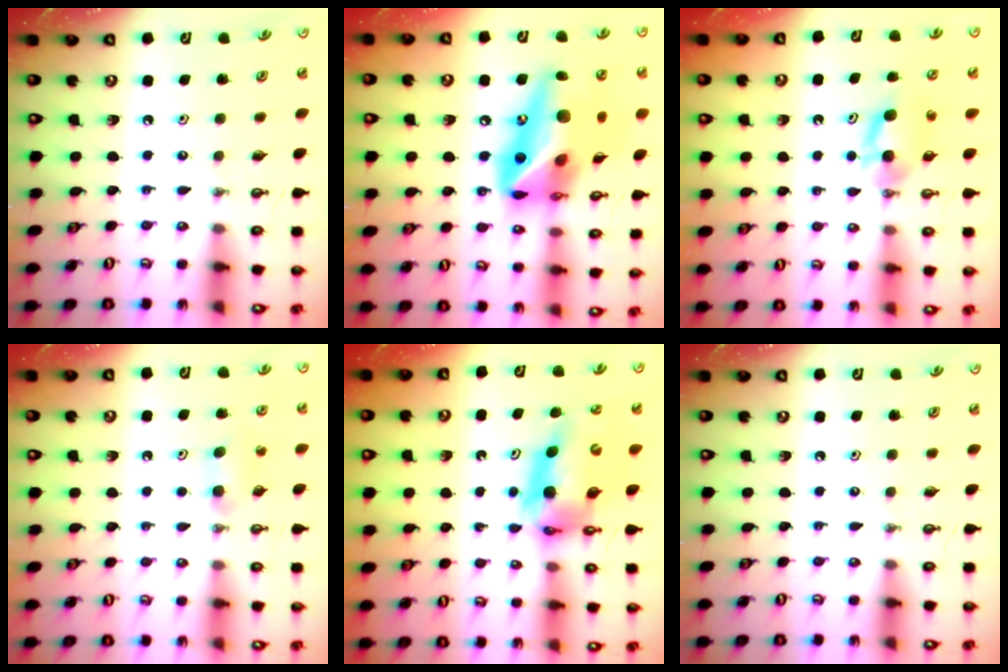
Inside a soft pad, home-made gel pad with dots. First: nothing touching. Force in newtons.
{"total": 22.0, "press": 21.7, "slide": 3.5}
{"total": 5.3, "press": 5.2, "slide": 0.5}
{"total": 4.7, "press": 4.1, "slide": 2.3}
{"total": 10.3, "press": 10.2, "slide": 1.2}
{"total": 0.0}